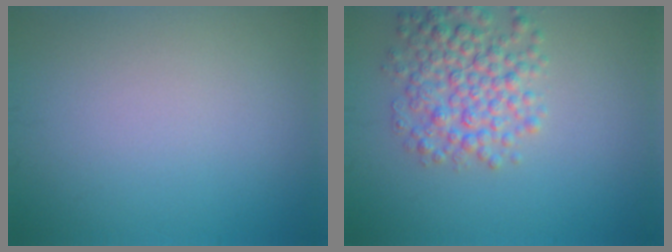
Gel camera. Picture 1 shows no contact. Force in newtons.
{"total": 5.2, "press": 5.2, "slide": 0.1}